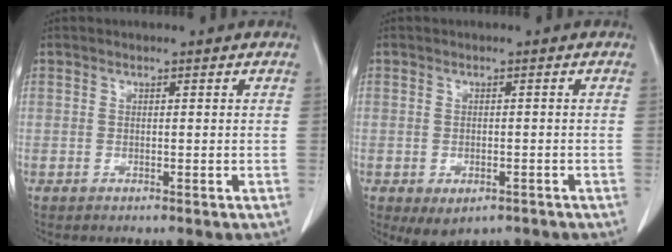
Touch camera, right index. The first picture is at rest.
{"total": 3.7, "force": [-2.1, 2.2, 2.2], "torque": [-0.031, -0.005, -0.017]}